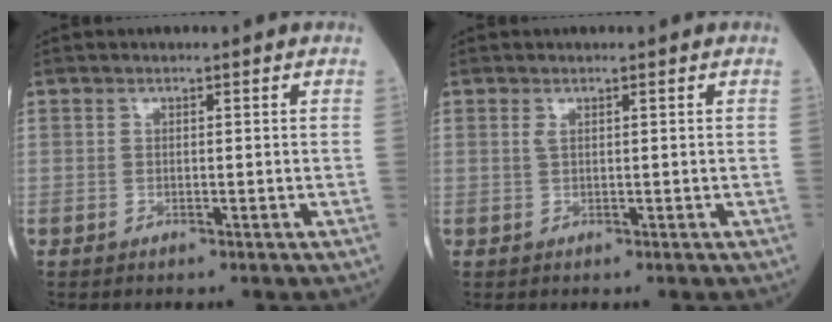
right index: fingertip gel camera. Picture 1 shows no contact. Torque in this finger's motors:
{"motor_torque": [0.20, -0.04, 0.11, 0.03]}